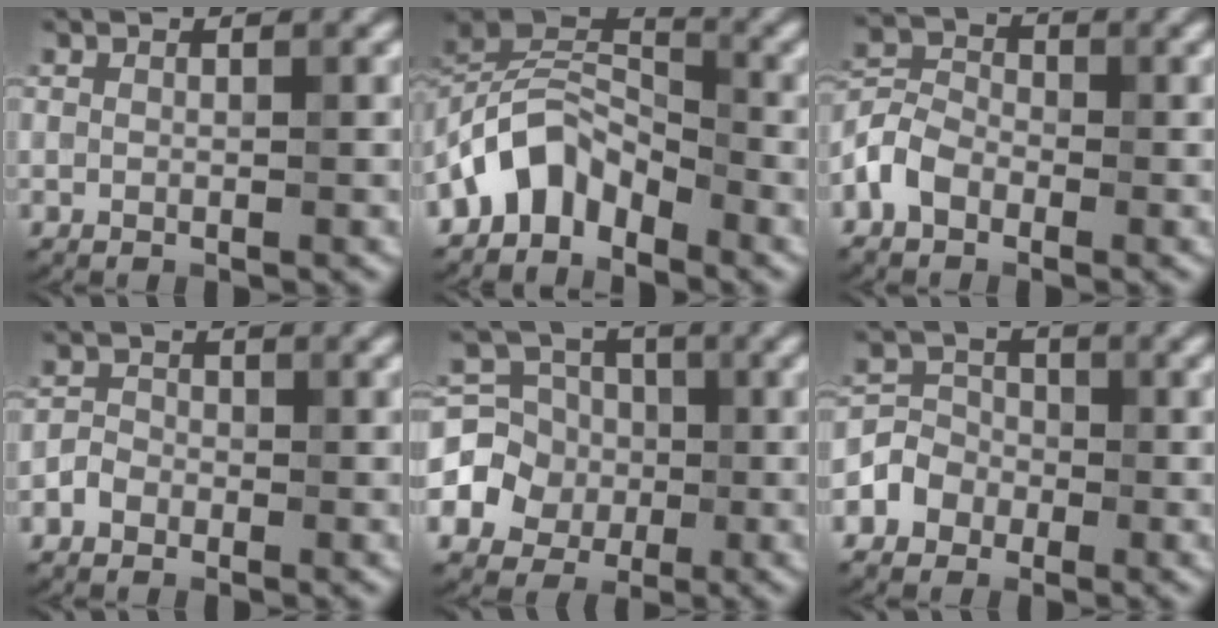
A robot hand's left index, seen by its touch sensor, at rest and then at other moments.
{"total": 5.5, "force": [-3.8, 3.1, 2.6], "torque": [-0.036, 0.009, -0.084]}
{"total": 3.3, "force": [-1.8, 2.3, 1.7], "torque": [-0.036, 0.008, -0.047]}
{"total": 1.5, "force": [-0.8, 1.2, 0.4], "torque": [-0.002, 0.004, -0.019]}
{"total": 6.1, "force": [-1.0, 5.7, 1.9], "torque": [-0.027, 0.009, -0.043]}
{"total": 3.4, "force": [-1.7, 2.9, 0.6], "torque": [0.011, 0.004, -0.042]}